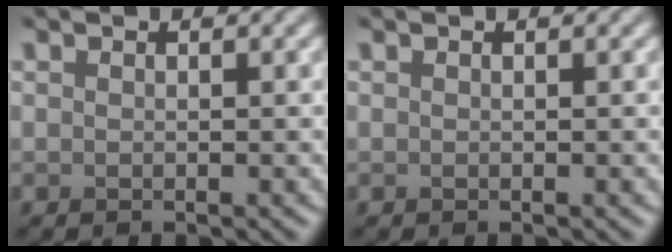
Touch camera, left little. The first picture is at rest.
{"total": 0.0}